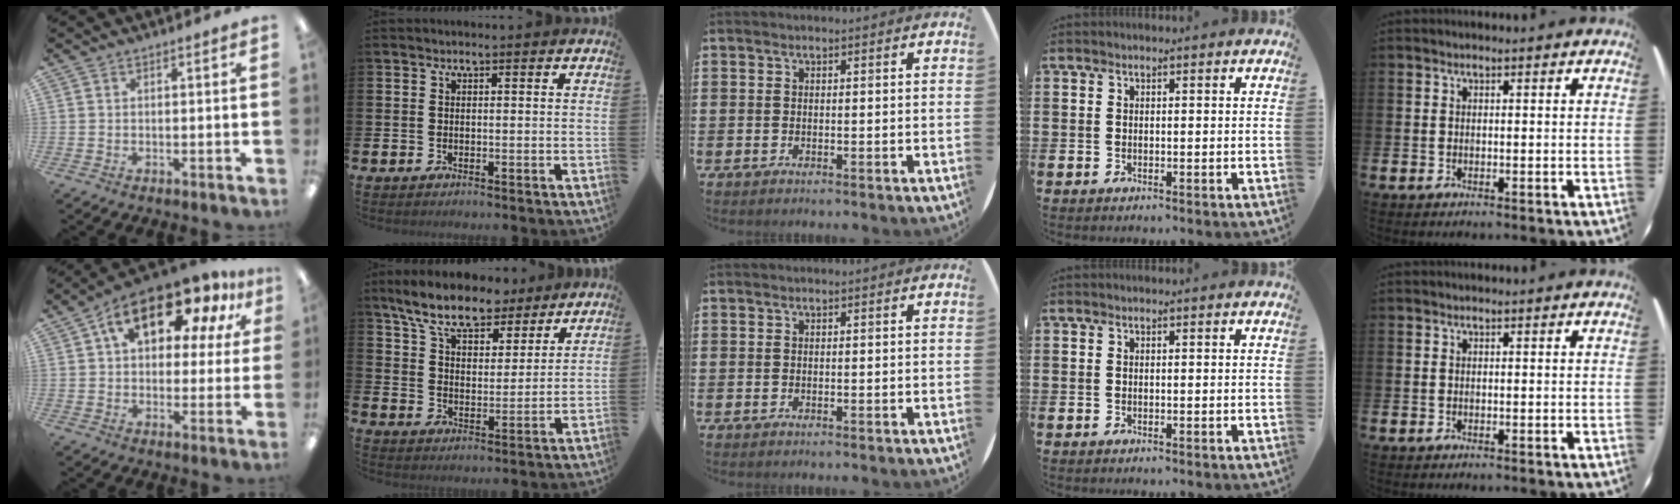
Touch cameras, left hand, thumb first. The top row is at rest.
{"thumb": {"total": 17.2, "force": [9.4, 8.8, 11.5], "torque": [-0.183, -0.032, 0.158]}, "index": {"total": 9.4, "force": [8.3, 3.0, 3.2], "torque": [-0.093, -0.037, 0.150]}}